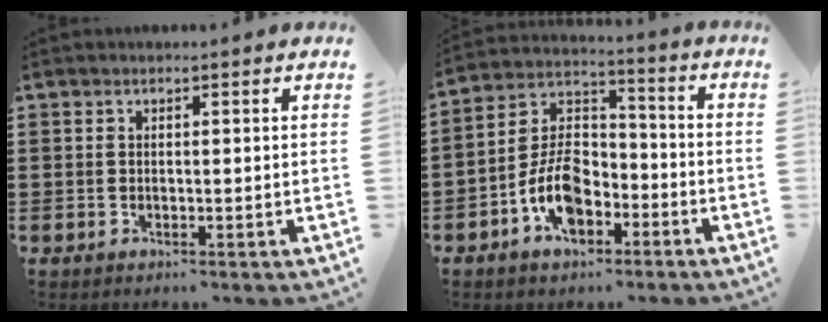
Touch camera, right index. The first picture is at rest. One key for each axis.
{"total": 9.1, "fx": -4.3, "fy": 5.3, "fz": 6.0, "tx": -0.141, "ty": 0.012, "tz": -0.084}